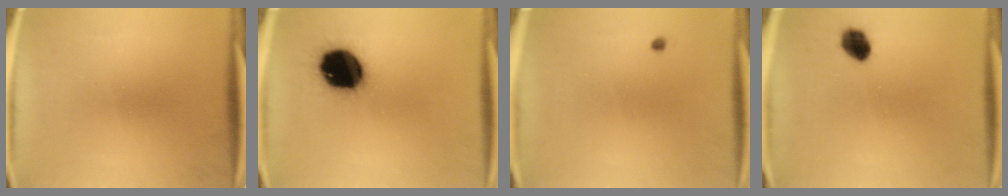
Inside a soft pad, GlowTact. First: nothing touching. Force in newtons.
{"total": 18.5}
{"total": 0.5}
{"total": 5.3}